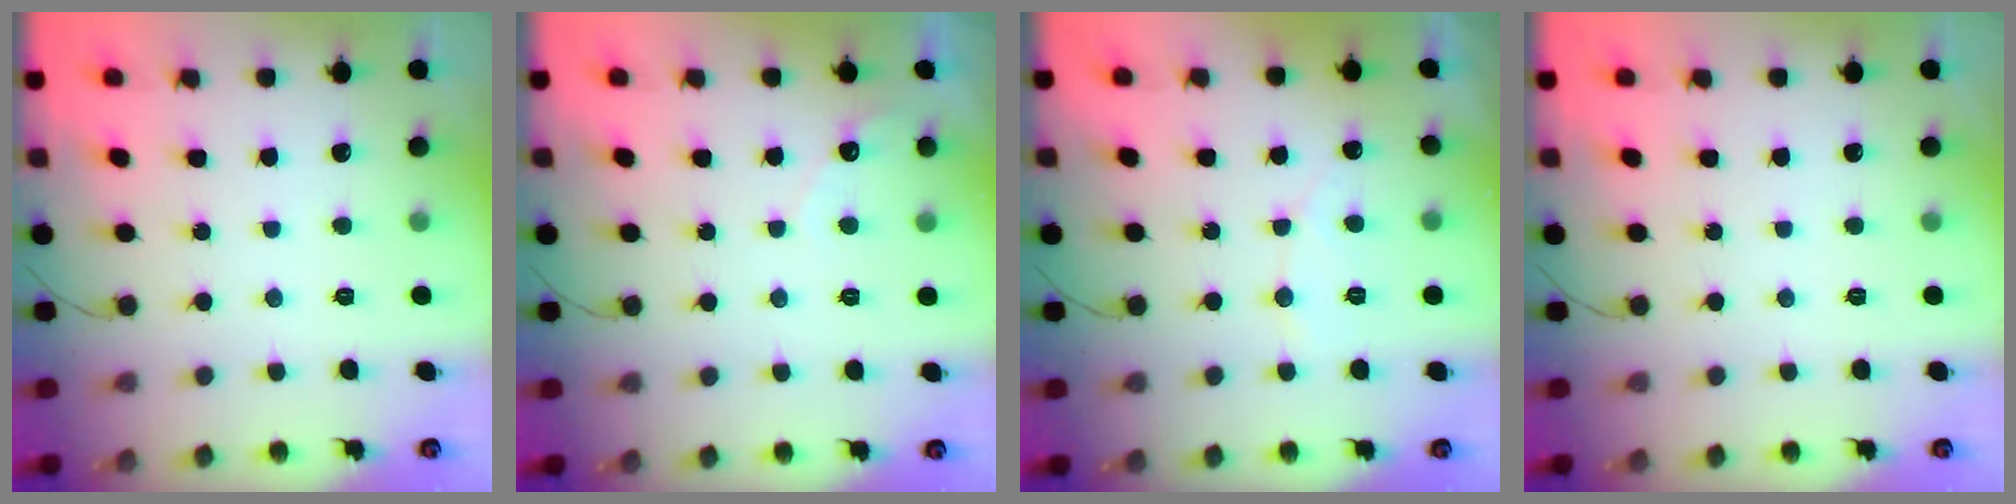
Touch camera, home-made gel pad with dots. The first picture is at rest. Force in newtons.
{"total": 2.8, "press": 2.8, "slide": 0.1}
{"total": 3.8, "press": 3.8, "slide": 0.3}
{"total": 0.0}